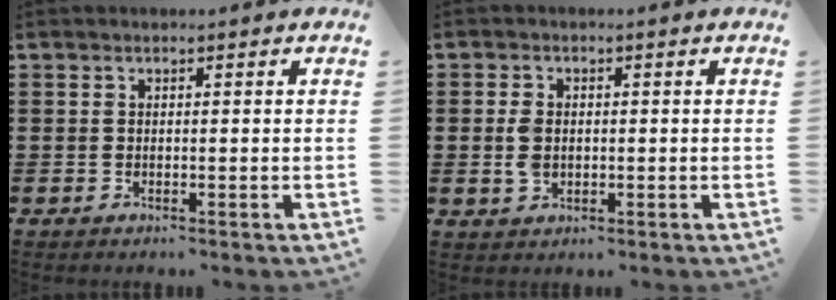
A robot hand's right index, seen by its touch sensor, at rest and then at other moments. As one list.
[{"total": 3.1, "force": [-0.1, 2.0, 2.3], "torque": [-0.062, 0.000, -0.007]}]